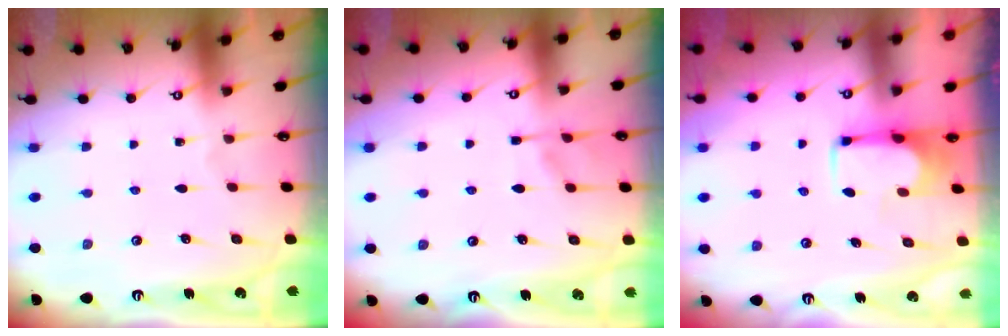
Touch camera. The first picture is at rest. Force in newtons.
{"total": 6.5, "press": 6.4, "slide": 0.8}
{"total": 3.7, "press": 3.7, "slide": 0.2}